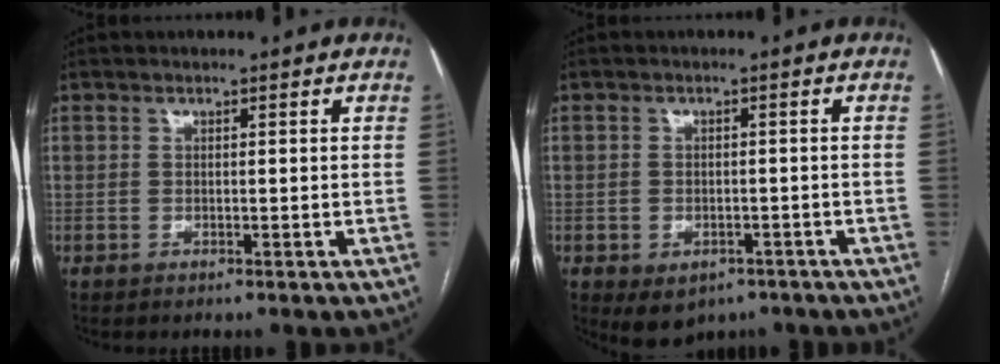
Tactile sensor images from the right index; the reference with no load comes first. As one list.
[{"total": 5.8, "force": [-3.5, 4.0, 2.1], "torque": [-0.024, 0.005, -0.039]}]